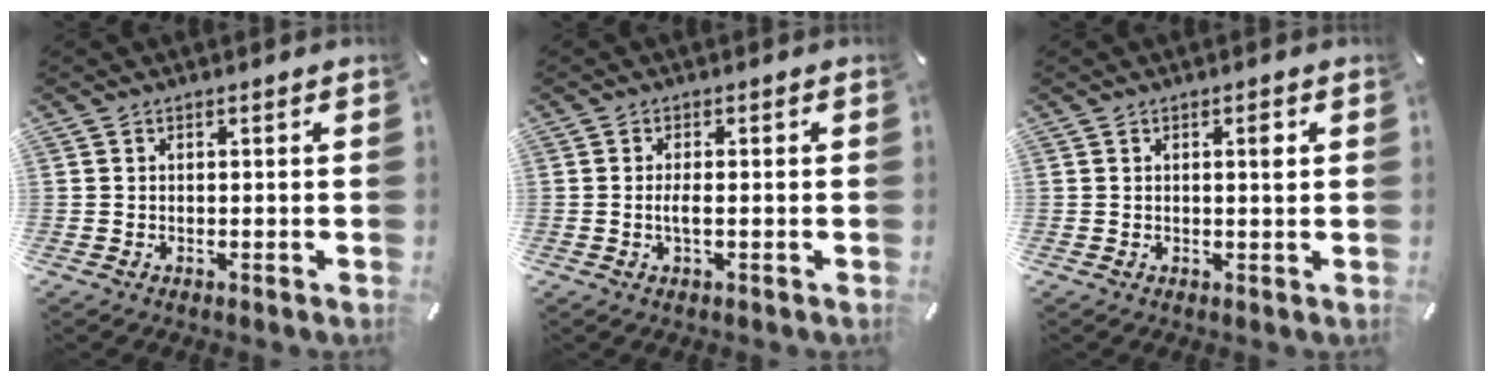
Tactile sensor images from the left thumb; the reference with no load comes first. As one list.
[{"total": 2.6, "force": [-0.4, 0.6, 2.5], "torque": [-0.046, -0.001, -0.007]}, {"total": 2.1, "force": [0.5, 0.5, 2.0], "torque": [-0.024, -0.003, 0.003]}]